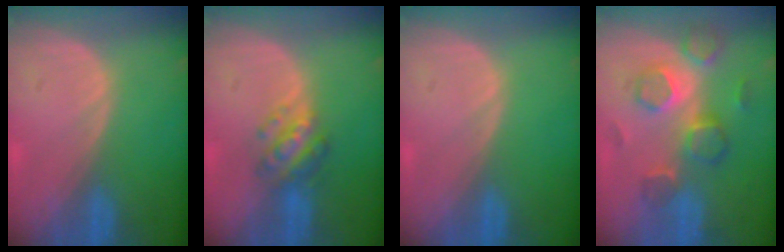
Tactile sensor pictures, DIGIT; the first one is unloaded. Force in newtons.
{"total": 5.4, "press": 5.0, "slide": 1.9}
{"total": 0.0}
{"total": 9.0, "press": 7.8, "slide": 4.4}